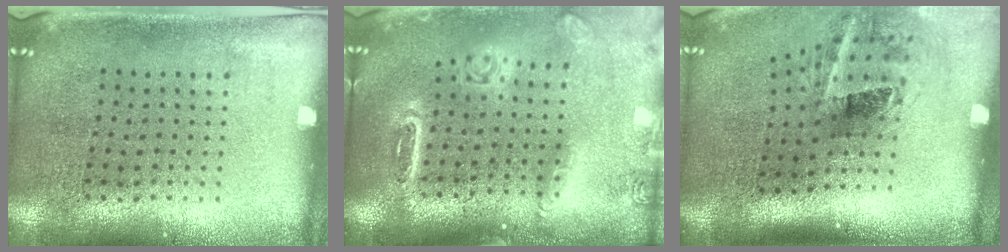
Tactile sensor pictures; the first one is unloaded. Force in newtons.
{"total": 1.5, "press": 1.5, "slide": 0.2}
{"total": 2.1, "press": 1.3, "slide": 1.7}